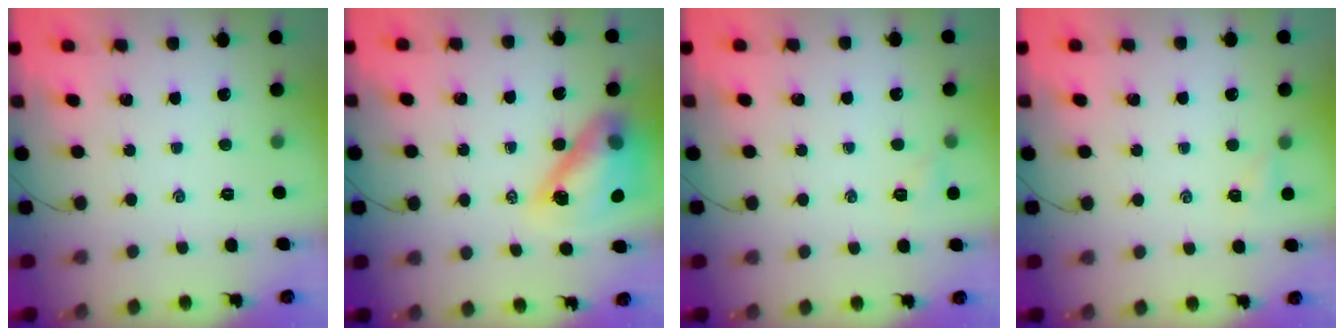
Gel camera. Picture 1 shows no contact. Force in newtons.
{"total": 15.2, "press": 14.6, "slide": 4.1}
{"total": 3.6, "press": 3.4, "slide": 1.2}
{"total": 1.7, "press": 1.7, "slide": 0.5}